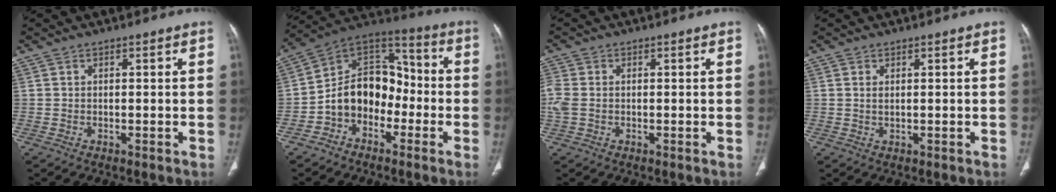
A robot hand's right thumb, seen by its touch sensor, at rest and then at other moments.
{"total": 13.8, "force": [-4.0, 10.4, 8.2], "torque": [-0.101, 0.067, -0.082]}
{"total": 3.9, "force": [-0.2, 2.8, 2.7], "torque": [-0.091, 0.005, -0.004]}
{"total": 0.9, "force": [0.4, 0.3, 0.8], "torque": [-0.015, -0.007, 0.009]}